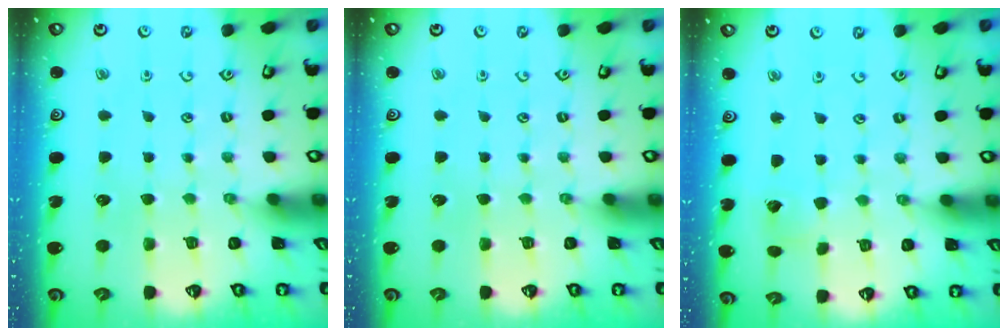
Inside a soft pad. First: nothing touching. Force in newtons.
{"total": 0.0}
{"total": 3.5, "press": 3.5, "slide": 0.5}